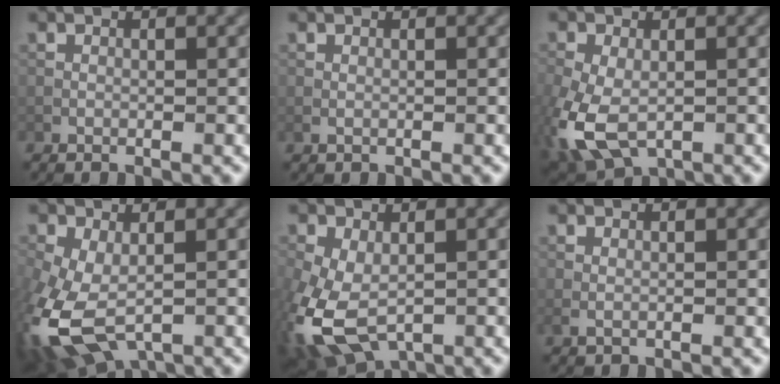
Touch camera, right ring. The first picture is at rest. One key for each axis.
{"total": 0.0}
{"total": 8.8, "fx": -3.4, "fy": 5.1, "fz": 6.3, "tx": -0.164, "ty": -0.034, "tz": -0.057}
{"total": 10.9, "fx": -3.9, "fy": 5.8, "fz": 8.3, "tx": -0.223, "ty": -0.046, "tz": -0.059}
{"total": 9.7, "fx": -3.8, "fy": 5.2, "fz": 7.3, "tx": -0.190, "ty": -0.035, "tz": -0.063}
{"total": 0.5, "fx": 0.2, "fy": 0.1, "fz": 0.4, "tx": -0.011, "ty": 0.001, "tz": 0.005}